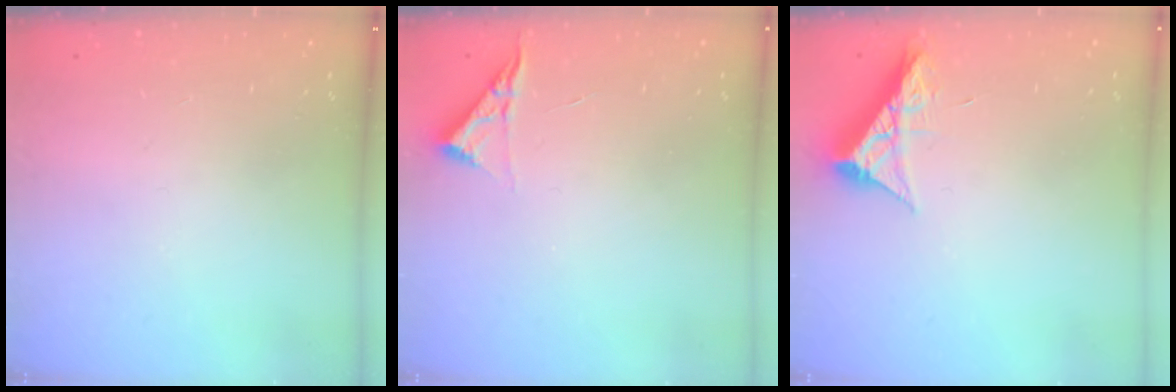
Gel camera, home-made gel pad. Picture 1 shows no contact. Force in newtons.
{"total": 5.1, "press": 5.0, "slide": 0.7}
{"total": 8.9, "press": 8.9, "slide": 0.3}